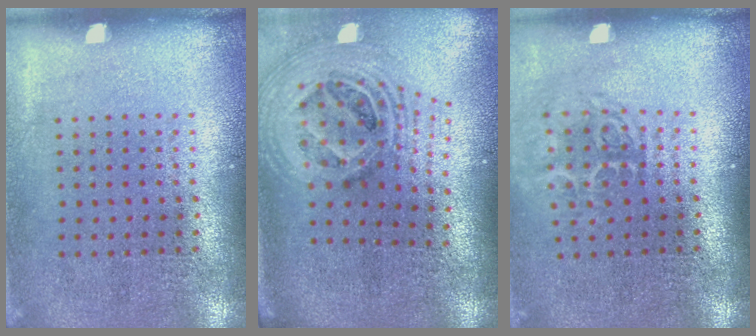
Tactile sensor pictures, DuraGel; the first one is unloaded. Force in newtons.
{"total": 2.6, "press": 1.9, "slide": 1.9}
{"total": 1.7, "press": 1.2, "slide": 1.2}